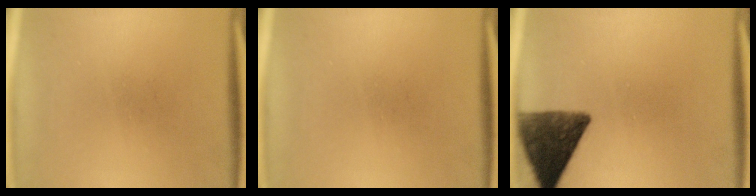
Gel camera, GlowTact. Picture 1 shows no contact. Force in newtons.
{"total": 0.0}
{"total": 11.1}